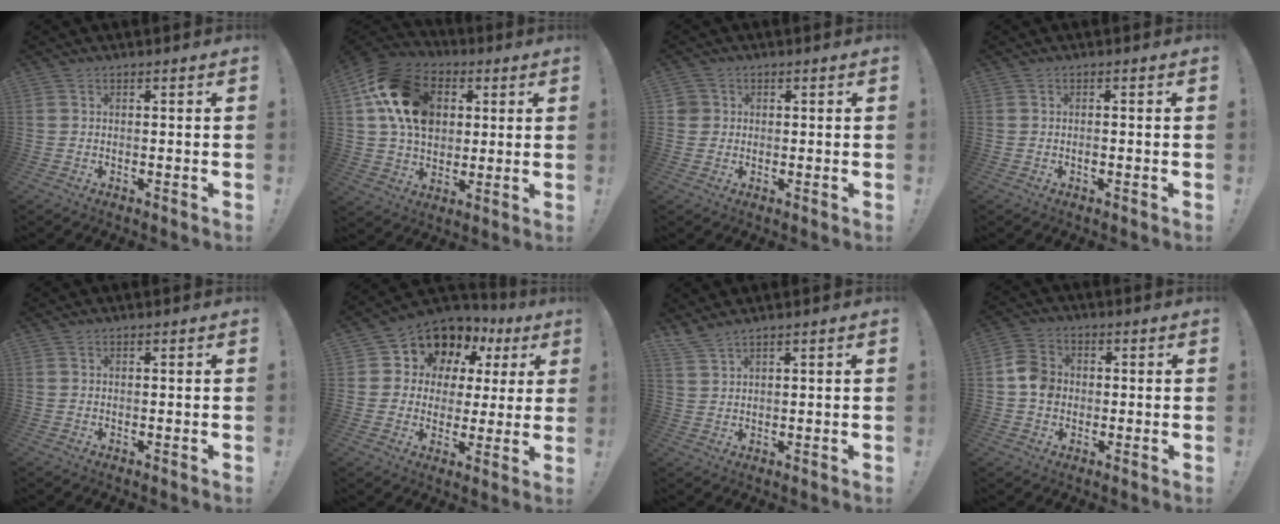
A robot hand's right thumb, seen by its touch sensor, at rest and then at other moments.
{"total": 19.3, "force": [5.7, 14.2, 11.7], "torque": [-0.189, -0.008, 0.110]}
{"total": 2.7, "force": [0.5, 2.6, 0.5], "torque": [-0.012, 0.006, 0.010]}
{"total": 0.8, "force": [-0.4, 0.4, 0.5], "torque": [-0.017, 0.004, -0.007]}
{"total": 0.0}
{"total": 10.2, "force": [6.2, 7.5, 3.2], "torque": [-0.055, -0.053, 0.121]}
{"total": 2.6, "force": [1.8, 0.3, 1.8], "torque": [-0.040, -0.007, 0.035]}
{"total": 7.7, "force": [-0.6, 6.7, 3.9], "torque": [-0.064, 0.015, -0.010]}